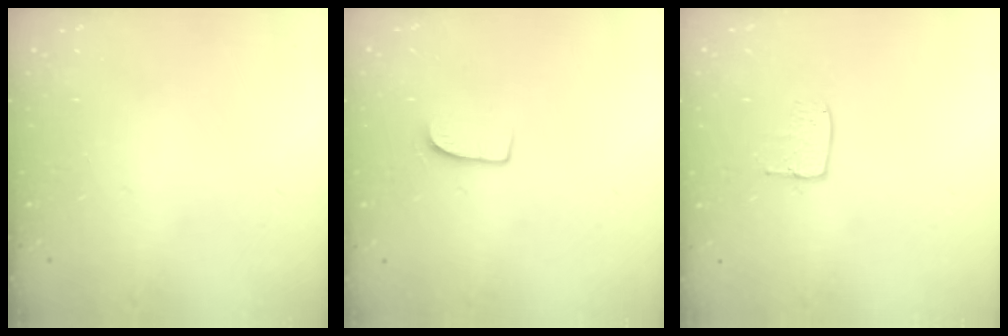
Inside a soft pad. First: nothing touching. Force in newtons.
{"total": 6.4, "press": 6.4, "slide": 0.6}
{"total": 6.3, "press": 6.3, "slide": 0.4}